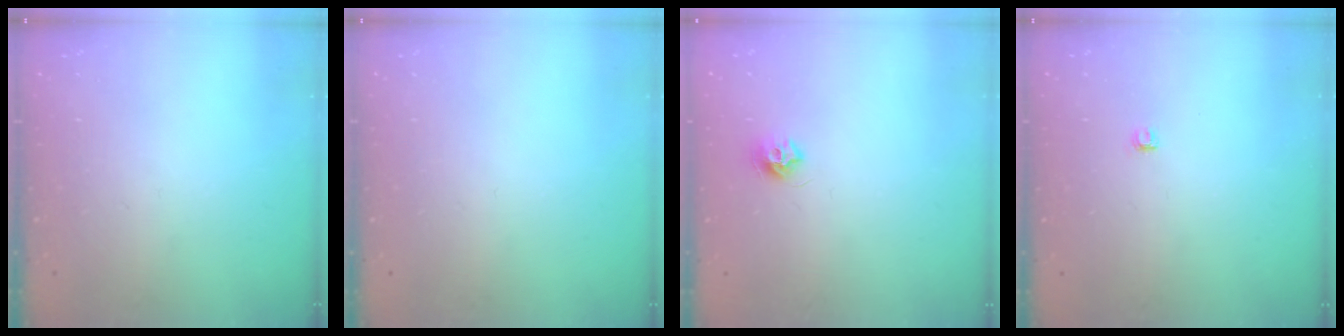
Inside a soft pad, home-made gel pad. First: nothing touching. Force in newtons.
{"total": 0.0}
{"total": 7.6, "press": 7.5, "slide": 0.5}
{"total": 2.8, "press": 2.8, "slide": 0.4}